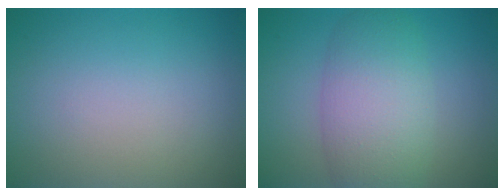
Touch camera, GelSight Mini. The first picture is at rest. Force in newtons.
{"total": 6.5, "press": 6.5, "slide": 0.2}